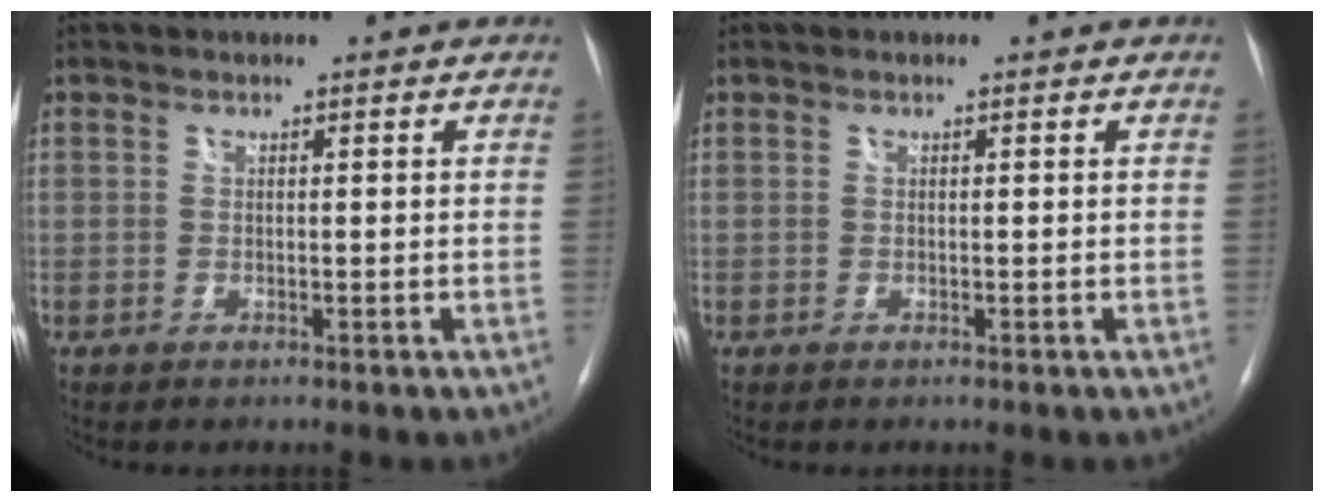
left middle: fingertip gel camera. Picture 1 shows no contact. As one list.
[{"total": 0.0}]